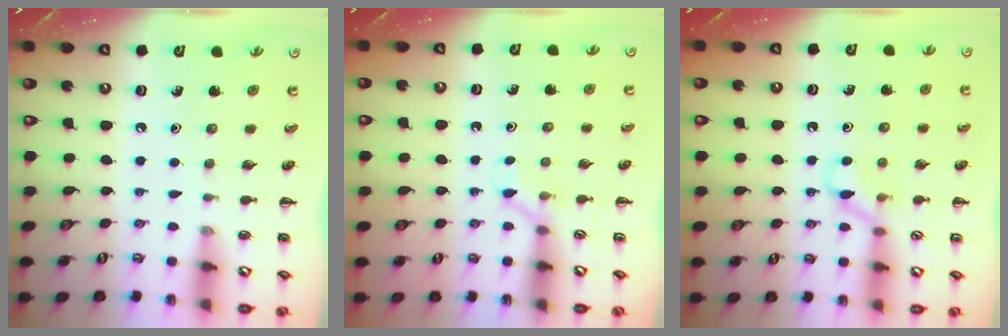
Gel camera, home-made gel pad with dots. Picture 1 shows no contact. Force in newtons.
{"total": 3.8, "press": 3.6, "slide": 1.3}
{"total": 6.0, "press": 5.7, "slide": 1.8}